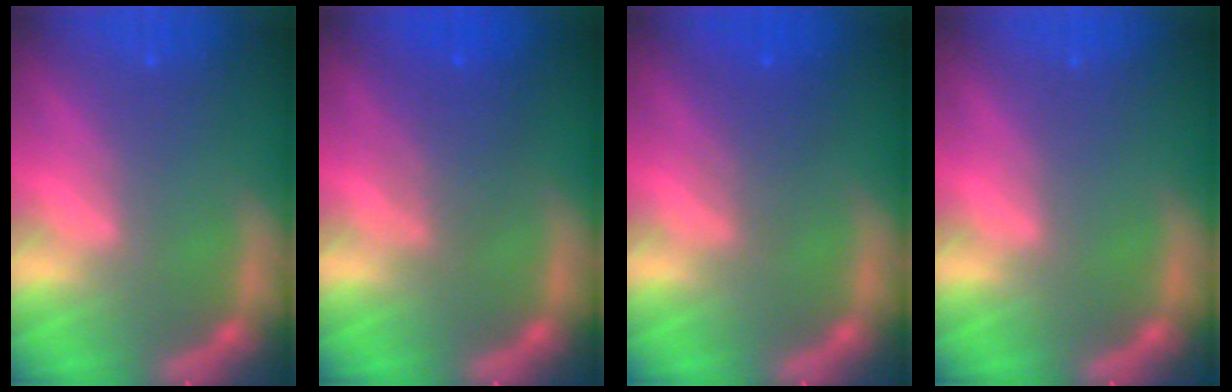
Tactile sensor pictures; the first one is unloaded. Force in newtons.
{"total": 3.5}
{"total": 2.5}
{"total": 0.0}